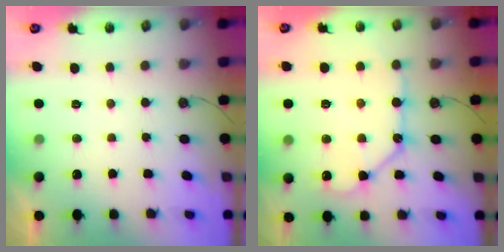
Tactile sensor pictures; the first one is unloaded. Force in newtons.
{"total": 13.0, "press": 12.9, "slide": 1.6}